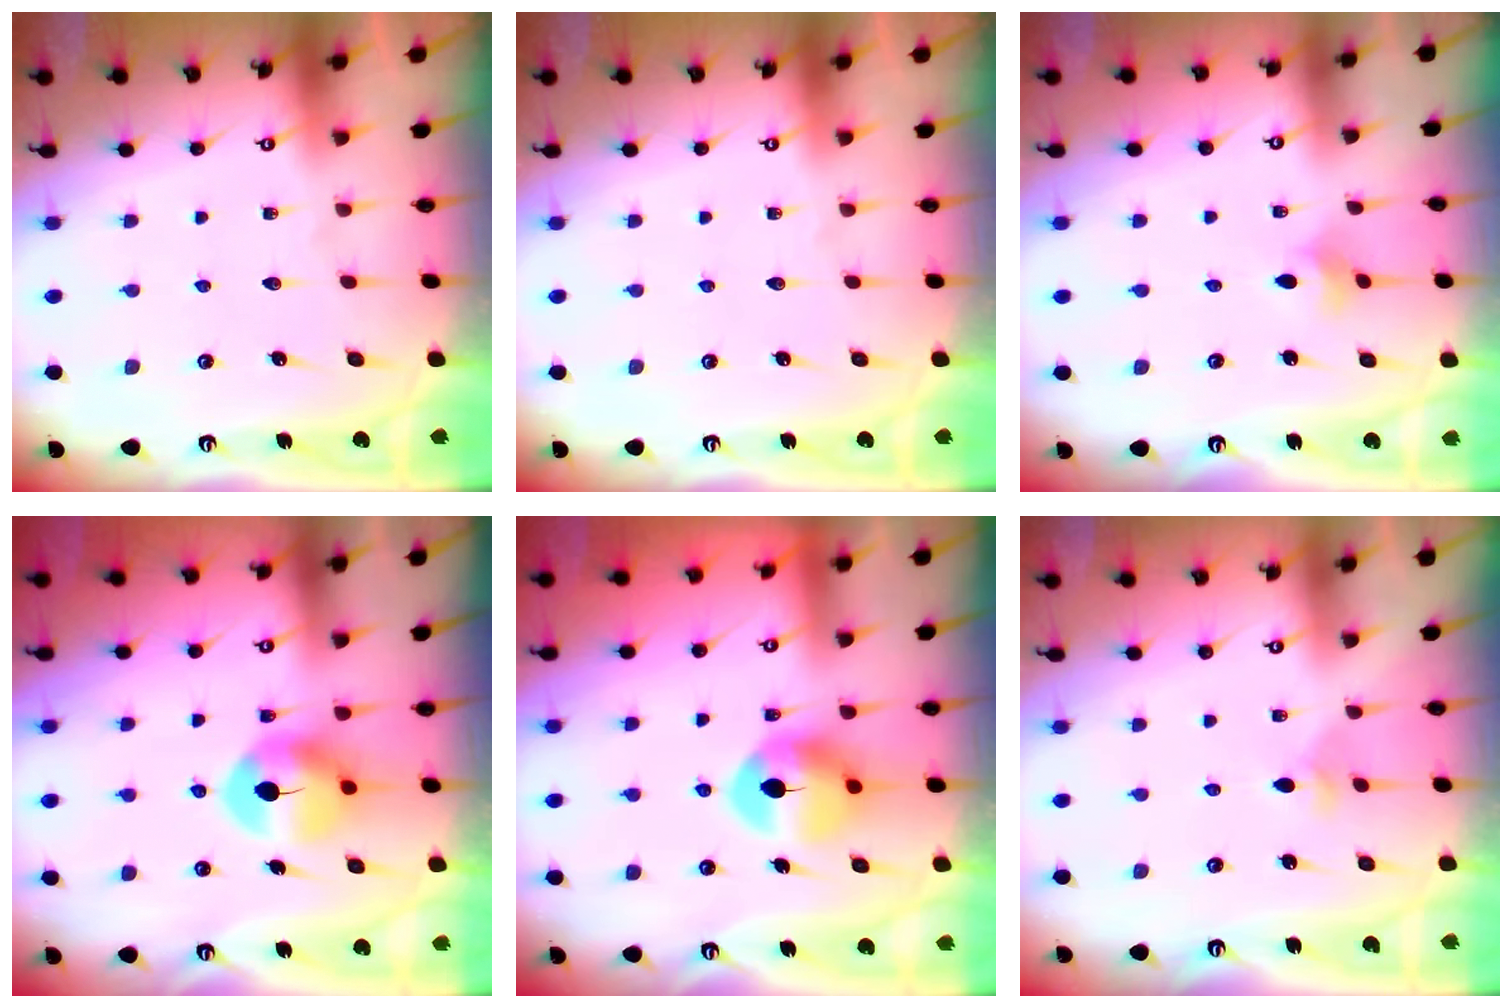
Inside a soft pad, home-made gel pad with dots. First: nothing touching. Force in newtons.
{"total": 0.0}
{"total": 3.7, "press": 3.7, "slide": 0.7}
{"total": 7.5, "press": 7.5, "slide": 0.6}
{"total": 11.3, "press": 11.3, "slide": 0.5}
{"total": 3.5, "press": 3.5, "slide": 0.7}